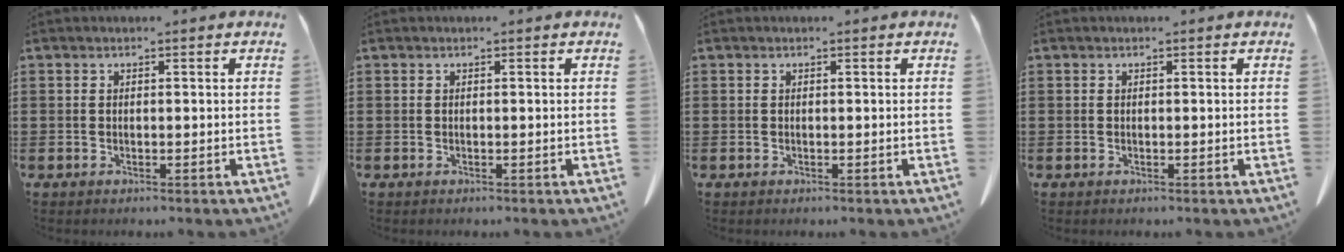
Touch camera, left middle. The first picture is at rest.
{"total": 0.0}
{"total": 0.0}
{"total": 0.0}